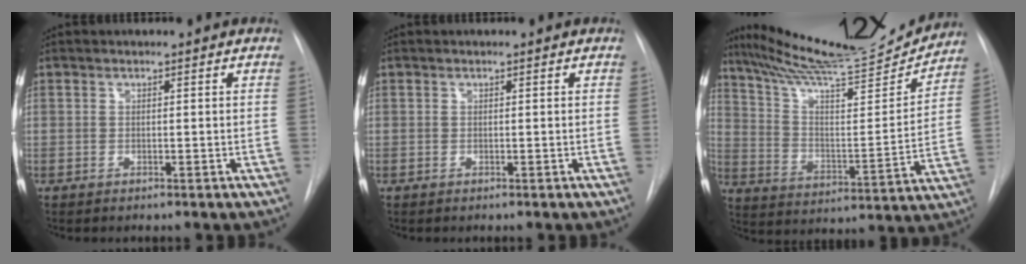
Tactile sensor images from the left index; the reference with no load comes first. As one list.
[{"total": 0.0}, {"total": 20.5, "force": [19.0, 1.8, 7.3], "torque": [-0.126, -0.044, 0.282]}]